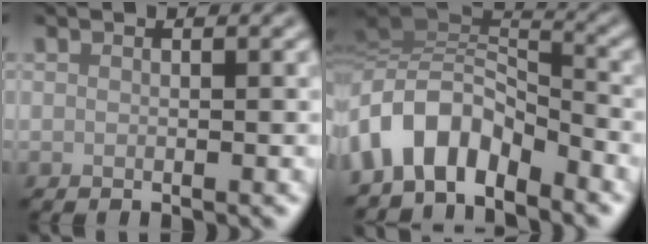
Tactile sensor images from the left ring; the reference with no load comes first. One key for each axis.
{"total": 7.0, "fx": -4.1, "fy": 3.6, "fz": 4.4, "tx": -0.070, "ty": 0.008, "tz": -0.085}